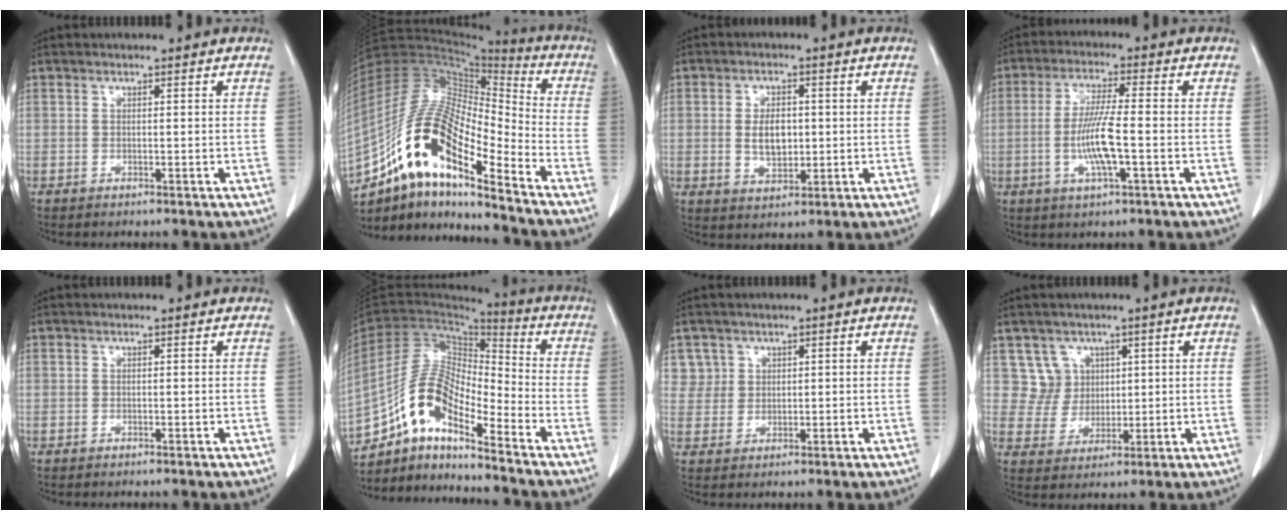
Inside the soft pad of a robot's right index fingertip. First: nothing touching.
{"total": 18.0, "force": [-11.4, 4.0, 13.4], "torque": [-0.262, 0.022, -0.200]}
{"total": 5.2, "force": [0.1, 3.0, 4.3], "torque": [-0.080, 0.003, 0.010]}
{"total": 8.0, "force": [-1.6, 0.7, 7.8], "torque": [-0.157, -0.004, -0.032]}
{"total": 0.0}
{"total": 12.5, "force": [-8.7, 3.2, 8.4], "torque": [-0.168, 0.027, -0.160]}
{"total": 3.5, "force": [1.8, 2.9, -0.4], "torque": [0.024, 0.004, 0.030]}
{"total": 5.3, "force": [2.5, 4.7, -0.3], "torque": [0.010, 0.006, 0.055]}